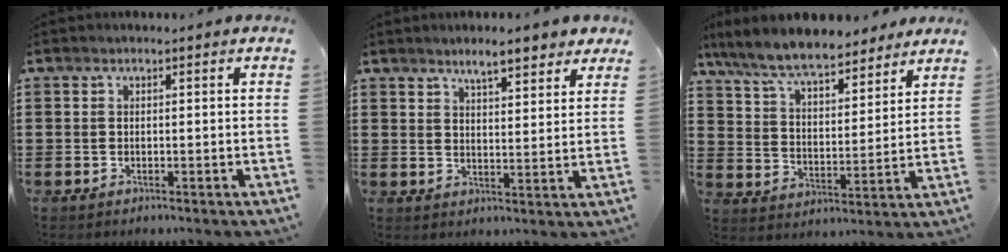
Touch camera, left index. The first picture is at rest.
{"total": 5.6, "force": [4.7, 1.1, 2.7], "torque": [-0.049, -0.011, 0.081]}
{"total": 9.0, "force": [8.0, 1.5, 3.8], "torque": [-0.106, -0.037, 0.143]}